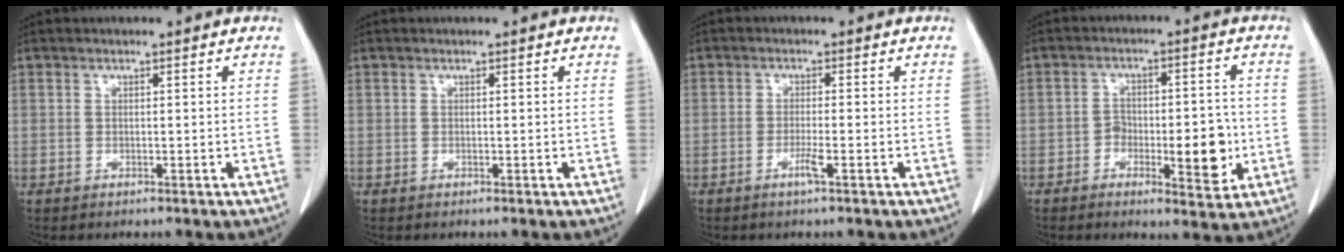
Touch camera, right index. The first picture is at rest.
{"total": 0.0}
{"total": 2.4, "force": [-1.2, -0.1, 2.1], "torque": [-0.042, -0.004, -0.025]}
{"total": 8.9, "force": [-2.6, 3.8, 7.7], "torque": [-0.102, 0.010, -0.033]}